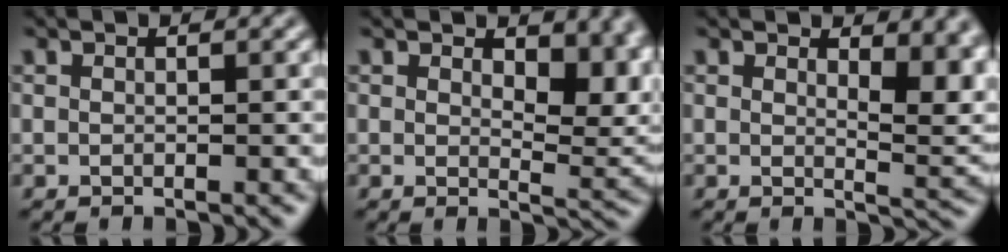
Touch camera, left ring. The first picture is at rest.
{"total": 5.9, "force": [2.2, 3.0, 4.5], "torque": [-0.053, -0.010, 0.034]}
{"total": 5.6, "force": [2.0, 2.4, 4.6], "torque": [-0.053, -0.010, 0.036]}